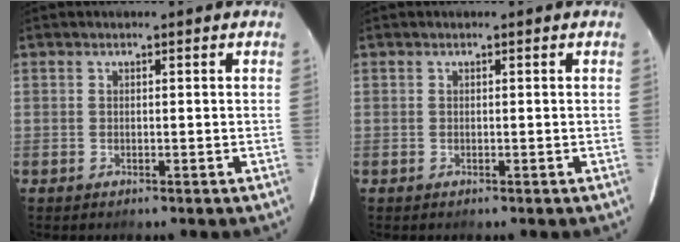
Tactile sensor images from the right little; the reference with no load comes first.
{"total": 0.0}